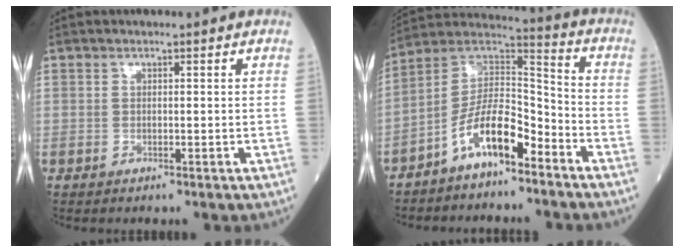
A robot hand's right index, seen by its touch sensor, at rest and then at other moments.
{"total": 10.4, "force": [-6.5, 3.4, 7.4], "torque": [-0.151, 0.031, -0.122]}